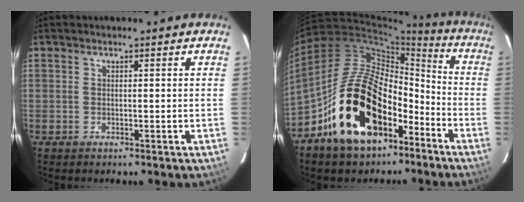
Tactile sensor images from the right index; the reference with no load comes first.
{"total": 21.6, "force": [-11.9, 12.3, 13.2], "torque": [-0.245, 0.029, -0.187]}